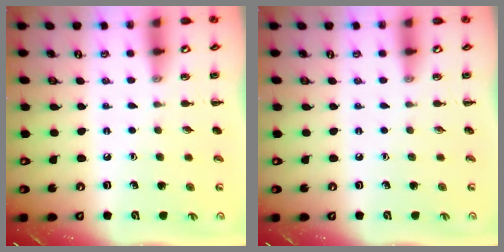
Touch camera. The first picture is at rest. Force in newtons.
{"total": 0.0}